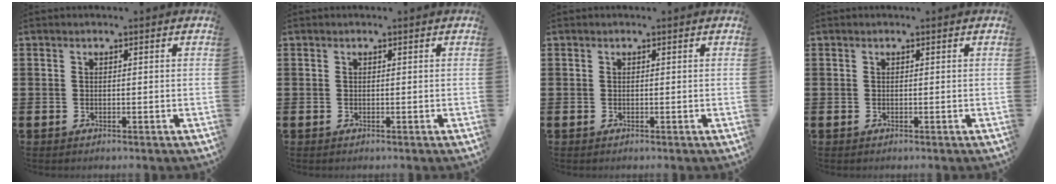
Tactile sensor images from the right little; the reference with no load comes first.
{"total": 0.0}
{"total": 0.0}
{"total": 0.0}